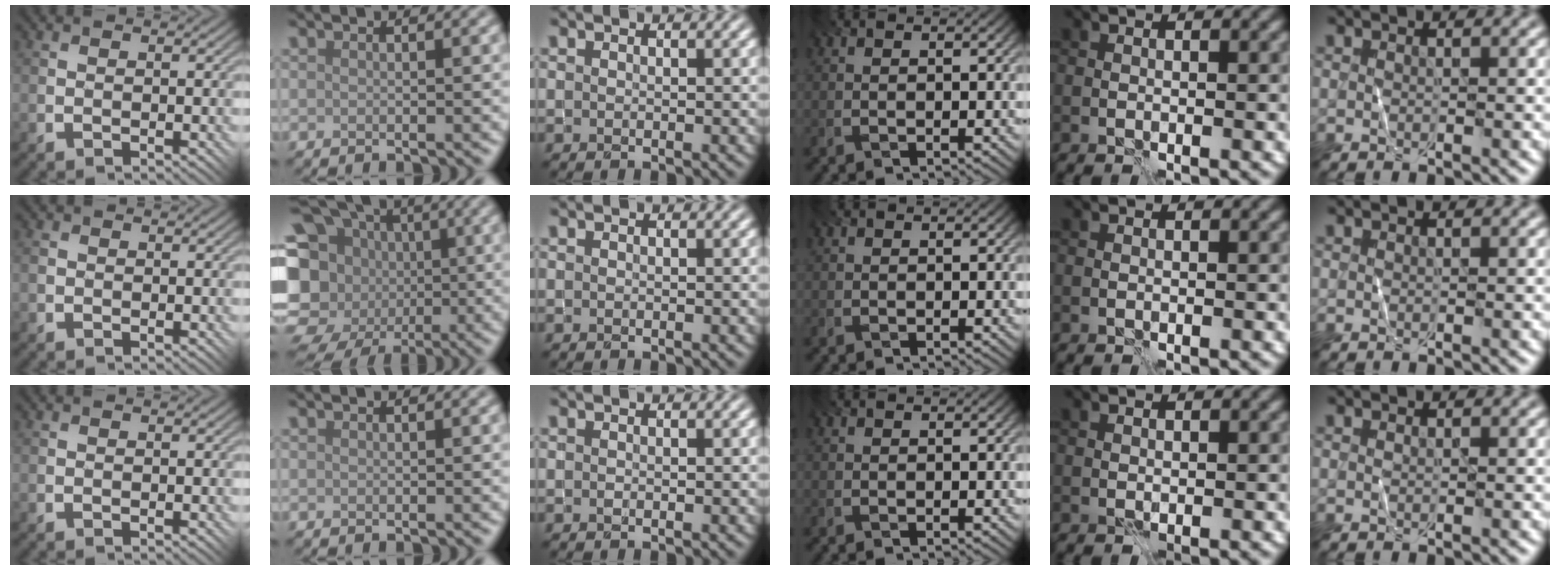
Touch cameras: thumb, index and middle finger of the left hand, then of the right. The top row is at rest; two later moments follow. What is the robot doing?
{"motion": "fold", "object": "shorts"}